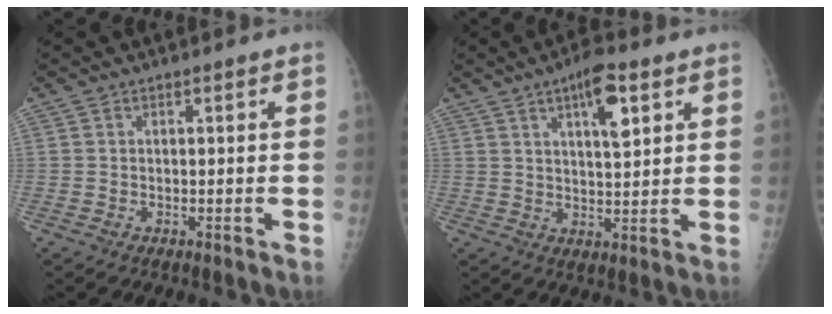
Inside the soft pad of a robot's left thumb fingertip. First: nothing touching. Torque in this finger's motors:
{"motor_torque": [0.03, 0.38, 0.00, -0.06, 0.14]}